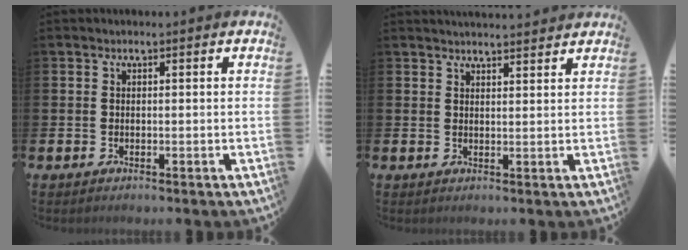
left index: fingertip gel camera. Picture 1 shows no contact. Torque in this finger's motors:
{"motor_torque": [0.90, -1.23, 0.02, 0.08]}